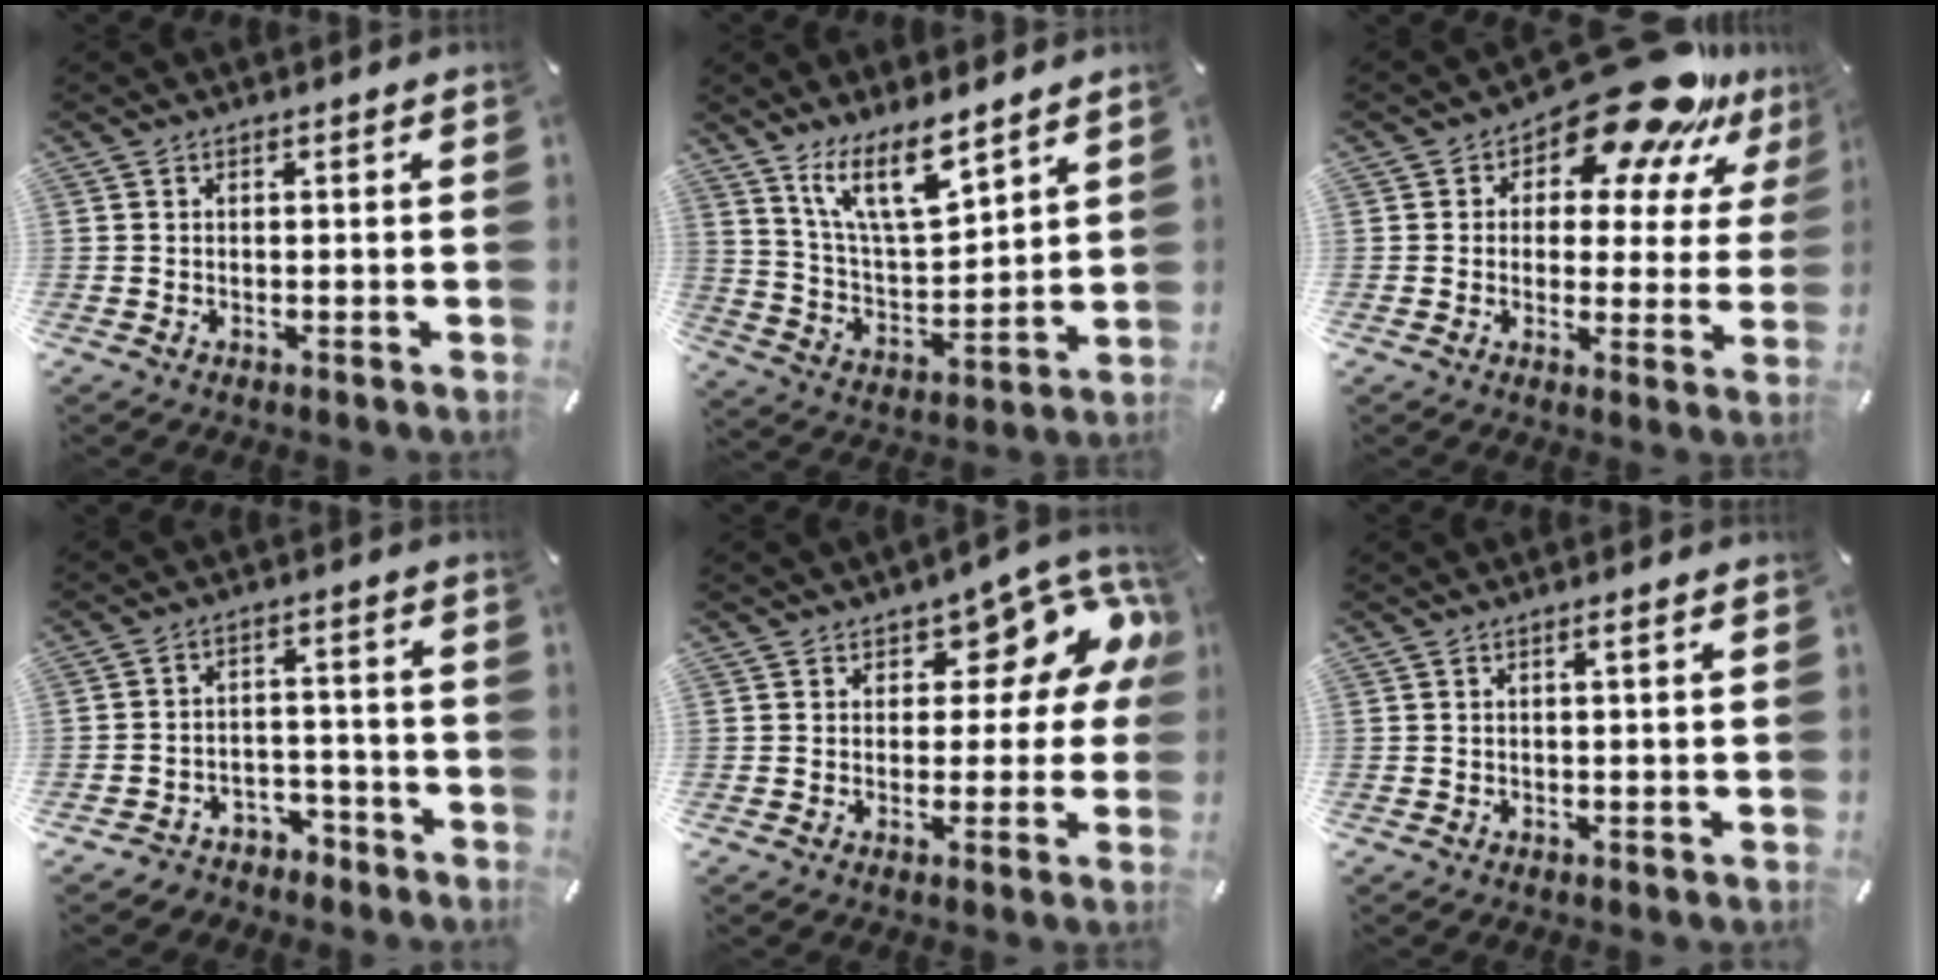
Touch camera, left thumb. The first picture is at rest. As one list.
[{"total": 13.6, "force": [10.0, 4.5, 8.0], "torque": [-0.160, -0.048, 0.180]}, {"total": 17.2, "force": [12.0, 7.5, 9.7], "torque": [-0.140, -0.079, 0.201]}, {"total": 4.6, "force": [-2.9, 3.5, 0.7], "torque": [-0.008, 0.017, -0.054]}, {"total": 11.4, "force": [6.5, 6.0, 7.2], "torque": [-0.075, -0.055, 0.108]}, {"total": 1.4, "force": [0.4, 0.0, 1.3], "torque": [-0.023, 0.000, 0.005]}]